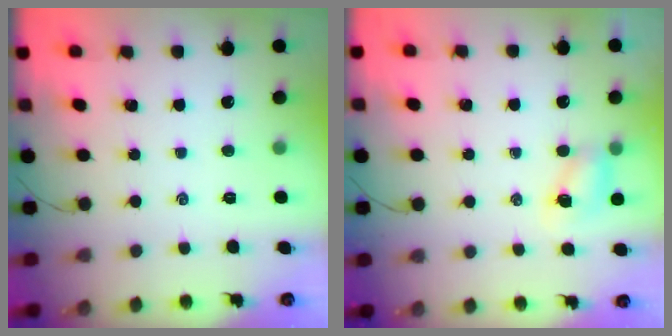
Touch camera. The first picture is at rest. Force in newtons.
{"total": 5.2, "press": 5.1, "slide": 0.7}